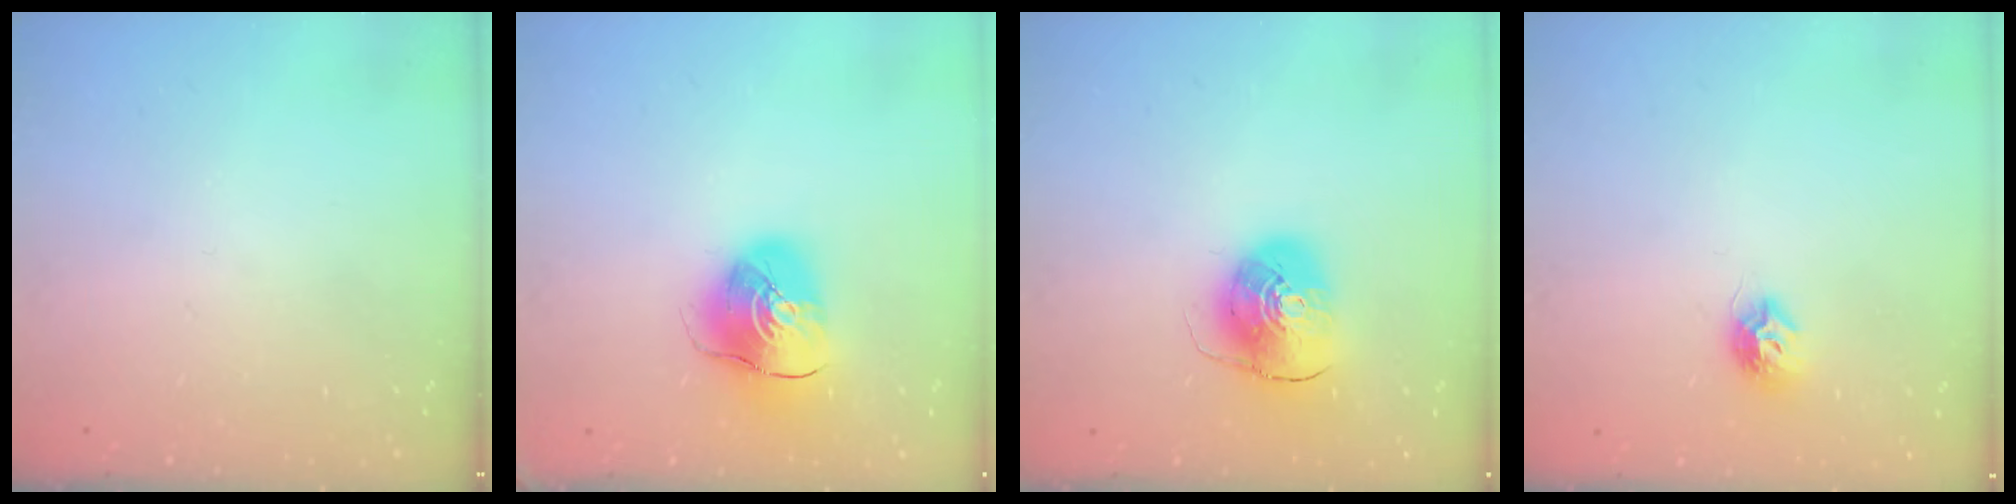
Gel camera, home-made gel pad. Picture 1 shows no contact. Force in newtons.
{"total": 10.6, "press": 10.5, "slide": 1.5}
{"total": 9.9, "press": 9.8, "slide": 1.6}
{"total": 7.5, "press": 7.5, "slide": 0.7}